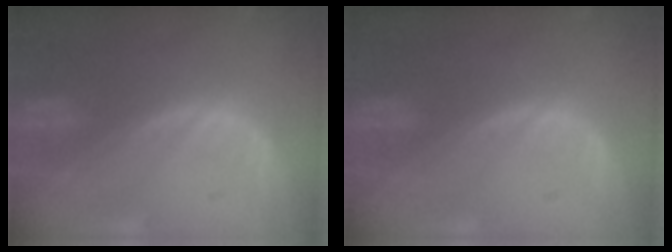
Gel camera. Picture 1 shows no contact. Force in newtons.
{"total": 0.0}